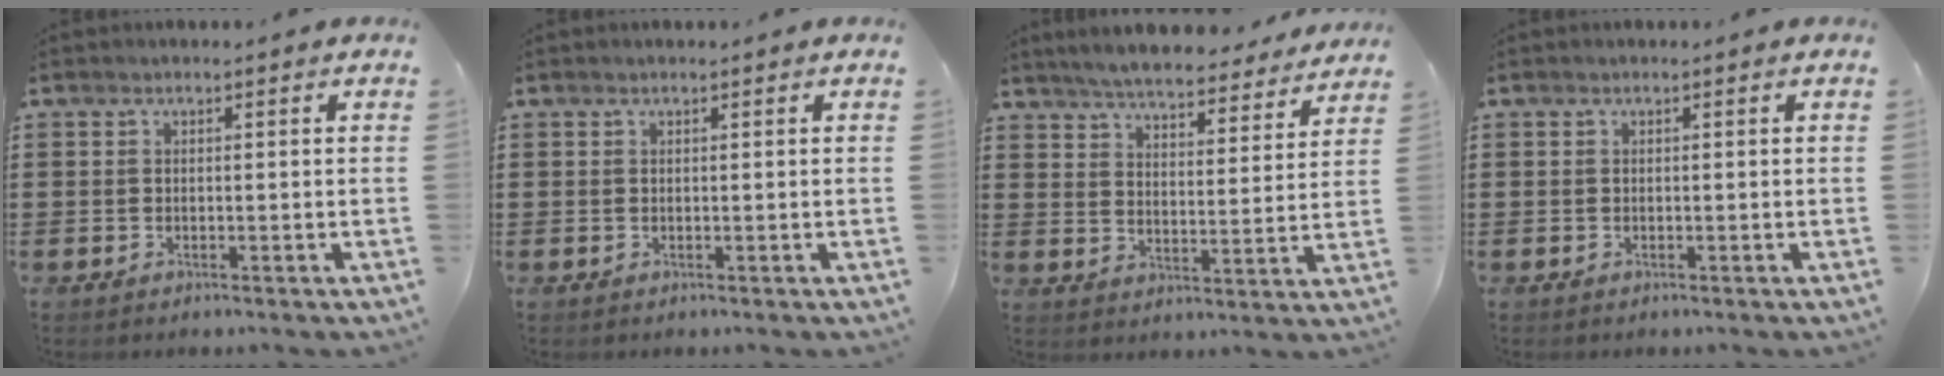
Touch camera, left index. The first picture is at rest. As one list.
[{"total": 0.0}, {"total": 5.3, "force": [5.2, -0.1, 0.9], "torque": [-0.042, -0.034, 0.090]}, {"total": 0.0}]